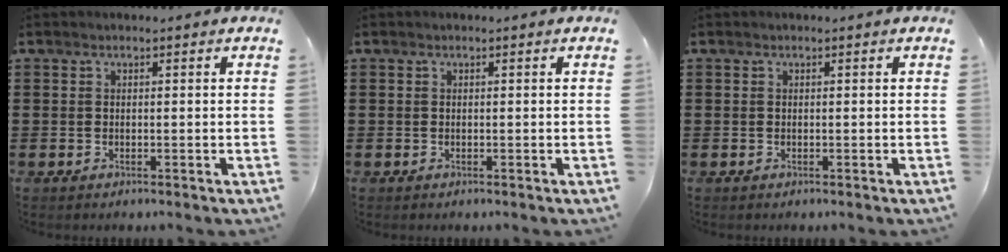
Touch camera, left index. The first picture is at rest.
{"total": 0.0}
{"total": 0.0}